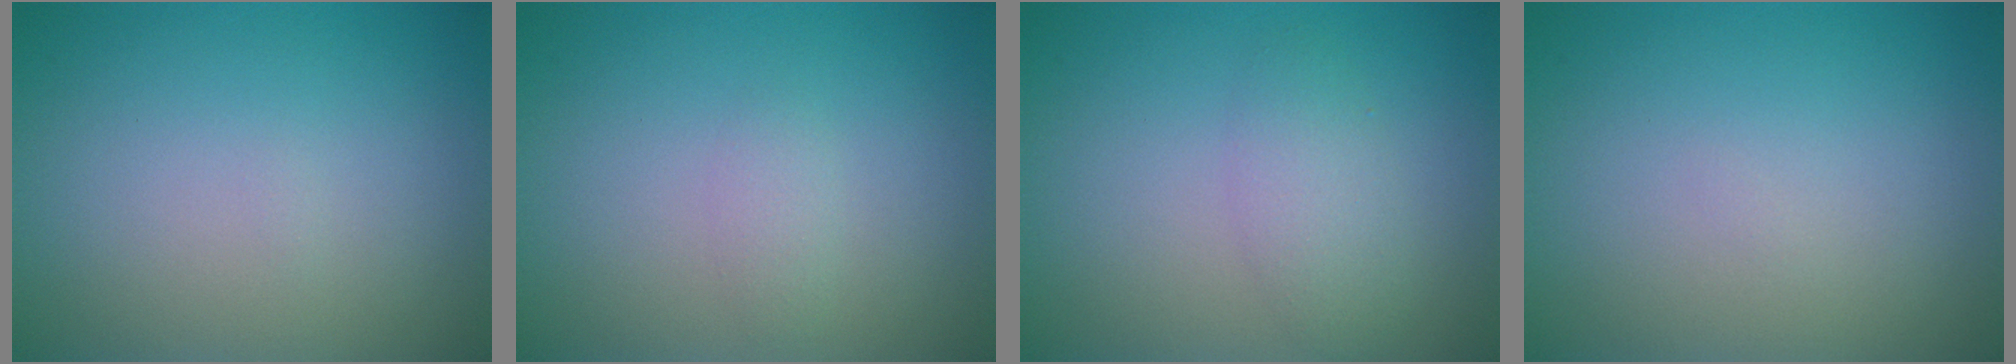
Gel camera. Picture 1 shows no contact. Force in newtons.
{"total": 0.8, "press": 0.8, "slide": 0.1}
{"total": 2.3, "press": 2.3, "slide": 0.1}
{"total": 0.0}